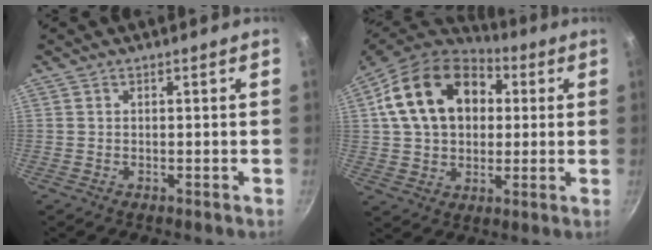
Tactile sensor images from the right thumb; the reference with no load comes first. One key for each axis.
{"total": 19.8, "fx": 4.9, "fy": 14.3, "fz": 12.8, "tx": -0.197, "ty": 0.021, "tz": 0.073}